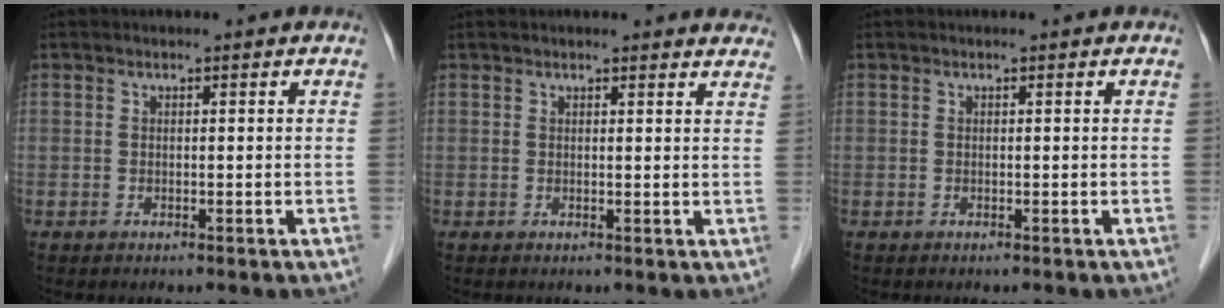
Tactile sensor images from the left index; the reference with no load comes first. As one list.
[{"total": 6.6, "force": [6.3, 1.2, 1.3], "torque": [0.007, -0.001, 0.046]}, {"total": 0.0}]